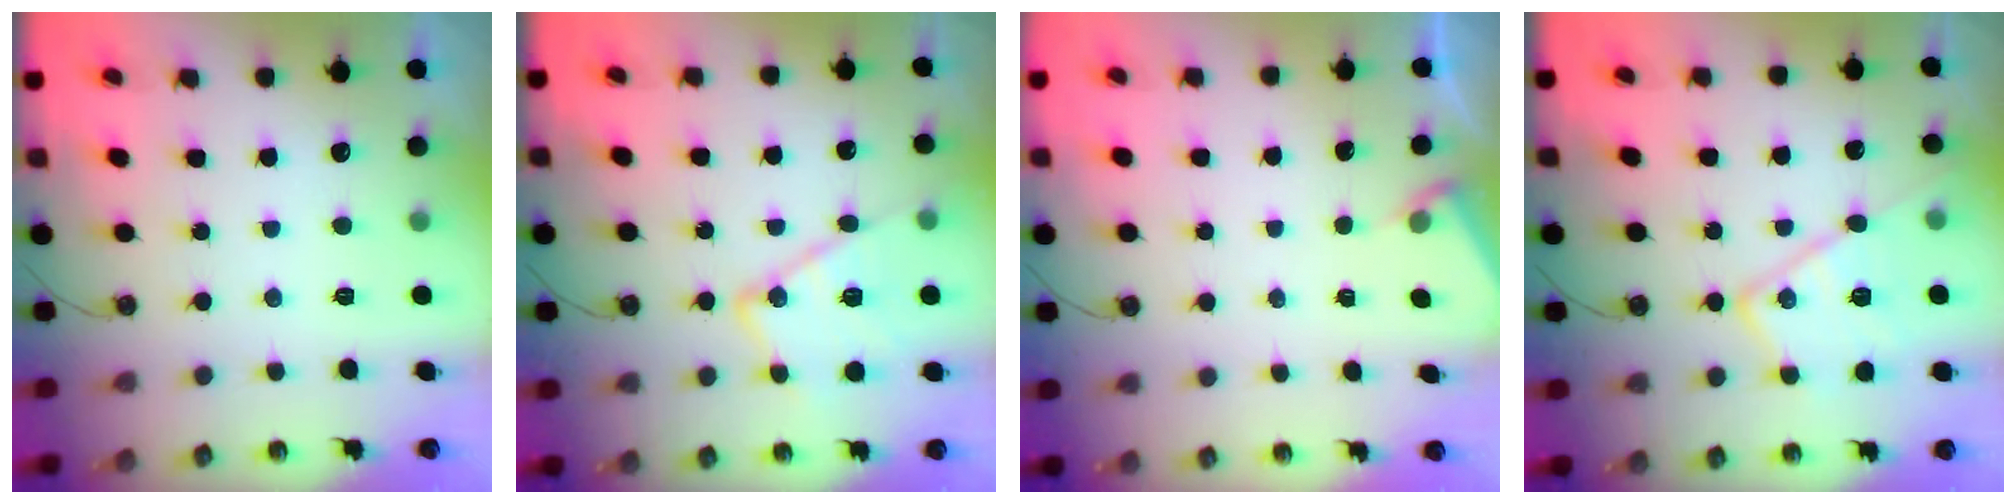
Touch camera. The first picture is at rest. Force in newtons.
{"total": 16.2, "press": 16.2, "slide": 1.1}
{"total": 3.0, "press": 2.9, "slide": 0.4}
{"total": 16.0, "press": 16.0, "slide": 1.3}